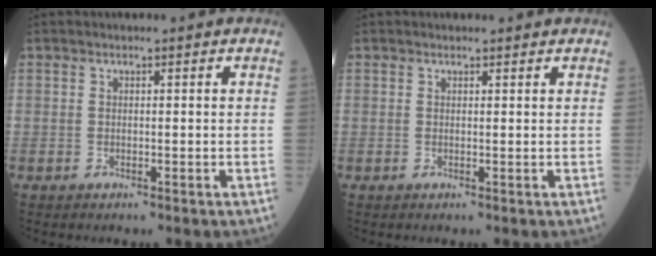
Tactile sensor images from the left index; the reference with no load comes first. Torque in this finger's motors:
{"motor_torque": [0.00, -0.22, -0.50, -0.03]}